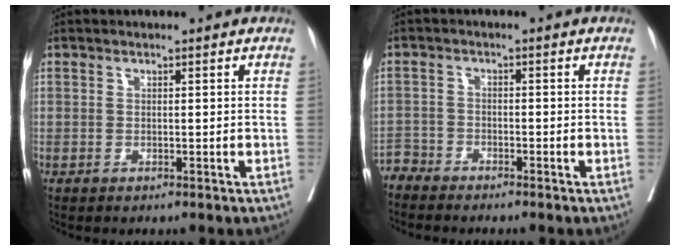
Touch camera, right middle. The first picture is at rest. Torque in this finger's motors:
{"motor_torque": [0.04, -0.04, 0.00, 0.00]}